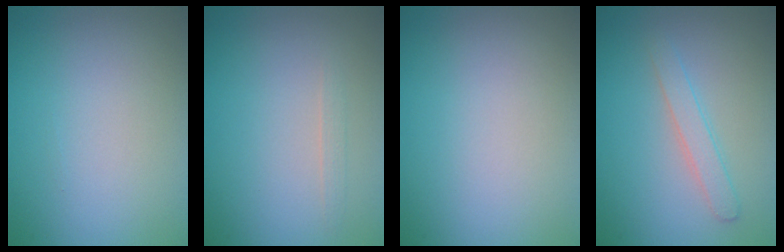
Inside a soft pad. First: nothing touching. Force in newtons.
{"total": 0.6, "press": 0.6, "slide": 0.0}
{"total": 0.0}
{"total": 1.7, "press": 1.7, "slide": 0.1}